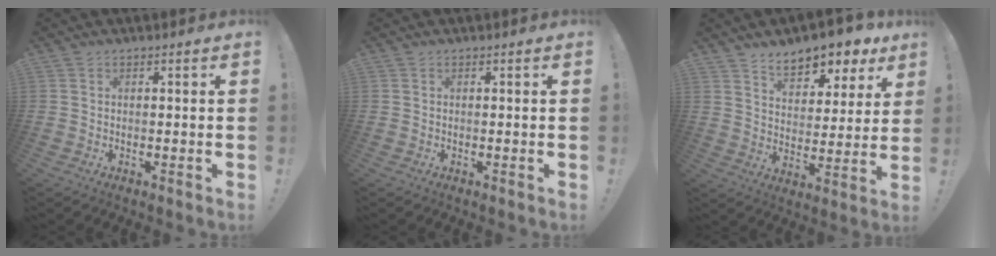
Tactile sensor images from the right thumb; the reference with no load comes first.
{"total": 0.0}
{"total": 10.5, "force": [8.1, 5.0, 4.6], "torque": [-0.057, -0.061, 0.144]}